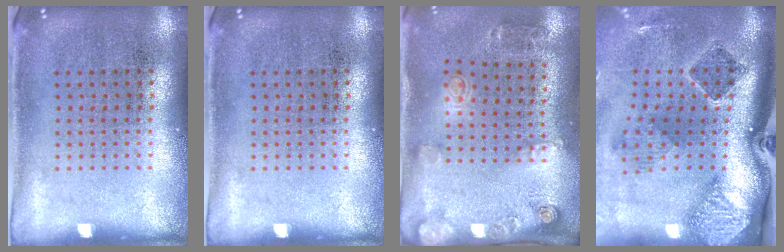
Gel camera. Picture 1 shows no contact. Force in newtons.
{"total": 0.0}
{"total": 2.0, "press": 1.2, "slide": 1.6}
{"total": 2.8, "press": 1.9, "slide": 2.1}